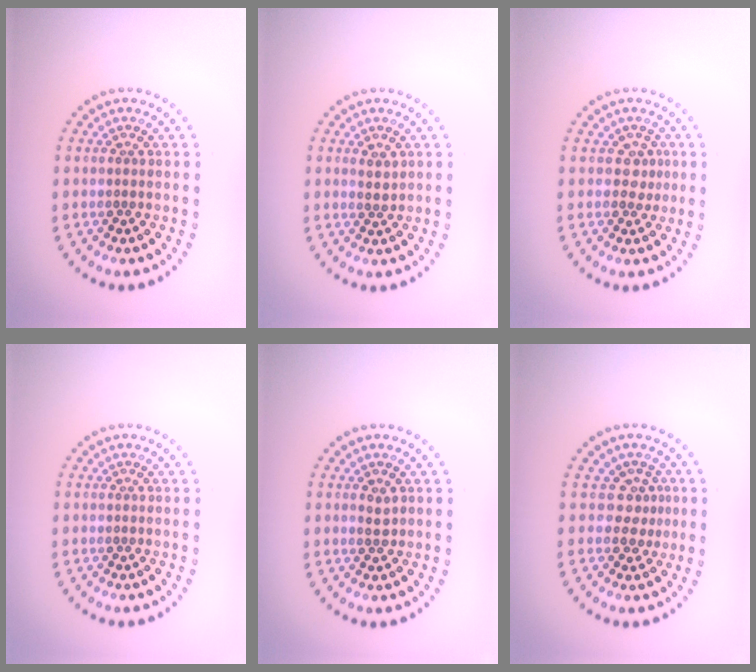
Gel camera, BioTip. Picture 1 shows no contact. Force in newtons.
{"total": 1.1, "press": 0.9, "slide": 0.6}
{"total": 1.4, "press": 1.1, "slide": 0.8}
{"total": 0.0}
{"total": 1.0, "press": 1.0, "slide": 0.2}
{"total": 2.2, "press": 1.5, "slide": 1.7}